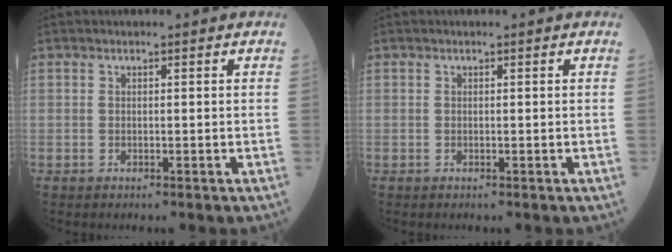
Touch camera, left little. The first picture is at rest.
{"total": 0.0}